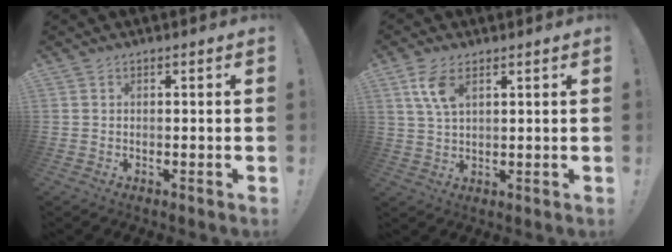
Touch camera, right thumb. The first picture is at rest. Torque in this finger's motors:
{"motor_torque": [0.03, 0.06, 0.40, 0.45, 0.00]}